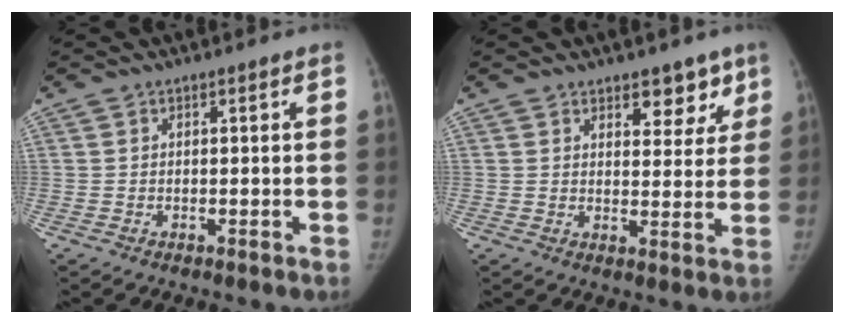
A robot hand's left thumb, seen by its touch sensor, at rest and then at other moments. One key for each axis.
{"total": 6.3, "fx": 4.2, "fy": 3.5, "fz": 3.2, "tx": -0.002, "ty": -0.025, "tz": 0.058}